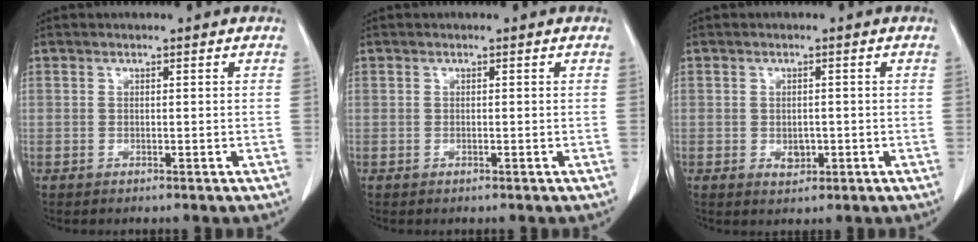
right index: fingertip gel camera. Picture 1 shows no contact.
{"total": 0.0}
{"total": 2.2, "force": [-0.4, 1.5, 1.6], "torque": [-0.023, 0.000, 0.000]}